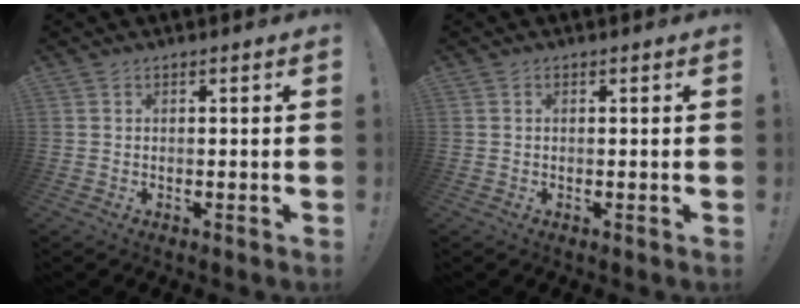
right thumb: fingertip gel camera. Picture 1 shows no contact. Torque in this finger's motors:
{"motor_torque": [-0.19, 0.12, 0.15, -0.07, -0.01]}